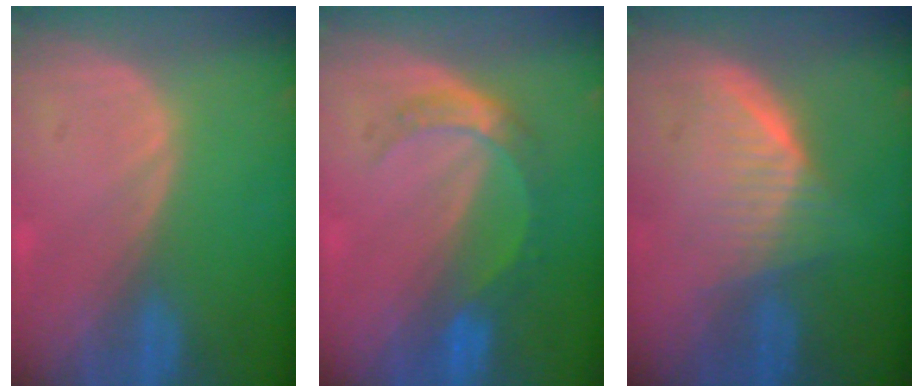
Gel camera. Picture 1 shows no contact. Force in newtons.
{"total": 5.4, "press": 4.9, "slide": 2.2}
{"total": 5.8, "press": 5.8, "slide": 0.5}